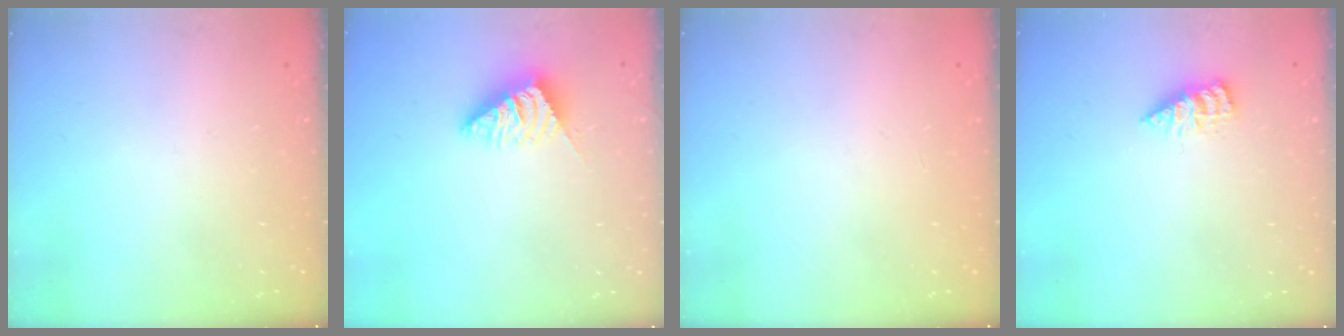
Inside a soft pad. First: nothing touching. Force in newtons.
{"total": 2.5, "press": 2.4, "slide": 0.6}
{"total": 0.0}
{"total": 2.9, "press": 2.8, "slide": 0.4}